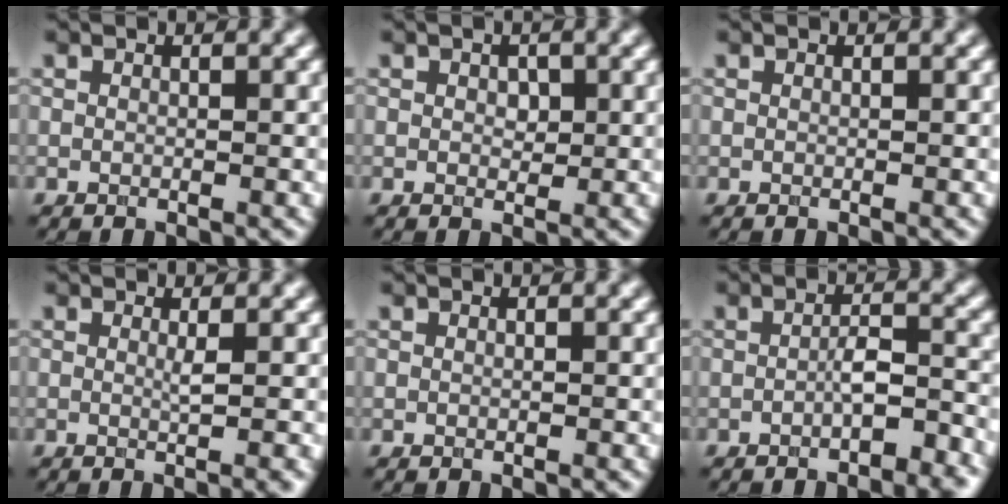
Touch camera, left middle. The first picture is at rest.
{"total": 1.1, "force": [0.2, 0.8, 0.8], "torque": [-0.012, -0.003, 0.004]}
{"total": 0.0}
{"total": 1.6, "force": [0.1, 0.3, 1.6], "torque": [-0.022, -0.004, -0.005]}
{"total": 0.0}
{"total": 3.0, "force": [-1.6, 0.7, 2.4], "torque": [-0.038, 0.011, -0.027]}